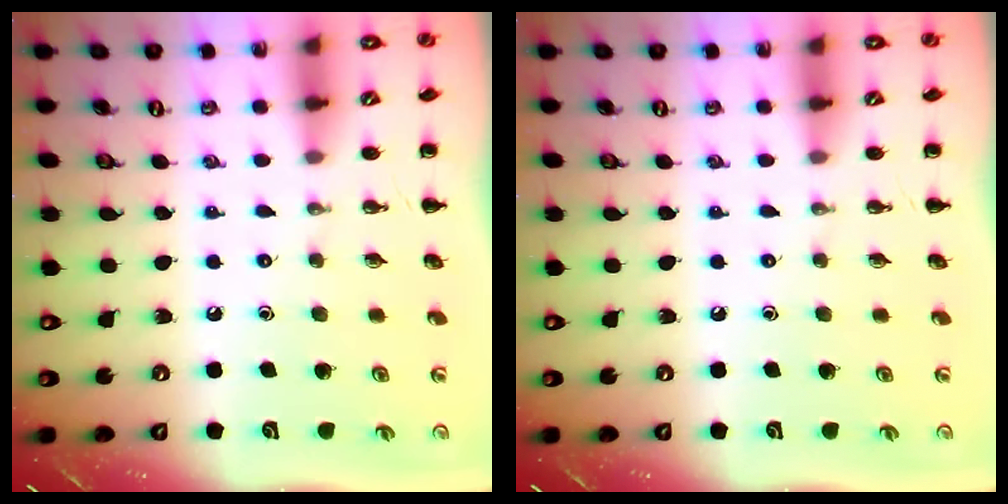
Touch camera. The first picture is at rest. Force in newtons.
{"total": 0.0}